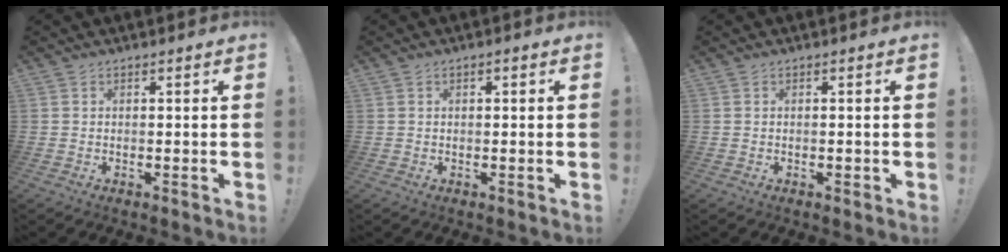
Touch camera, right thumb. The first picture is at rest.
{"total": 0.8, "force": [-0.2, 0.5, 0.6], "torque": [-0.017, 0.006, -0.003]}
{"total": 0.5, "force": [-0.2, 0.2, 0.4], "torque": [0.000, -0.003, -0.005]}